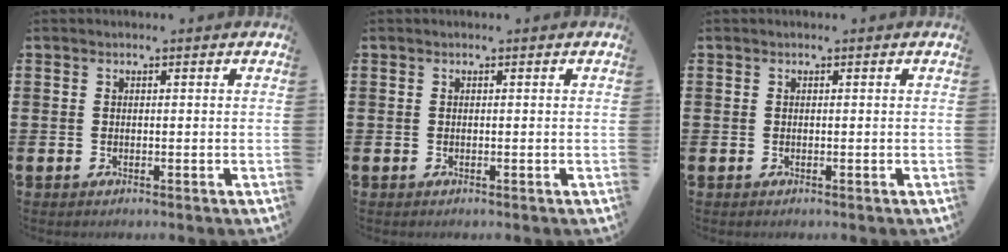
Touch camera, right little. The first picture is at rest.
{"total": 0.0}
{"total": 0.0}